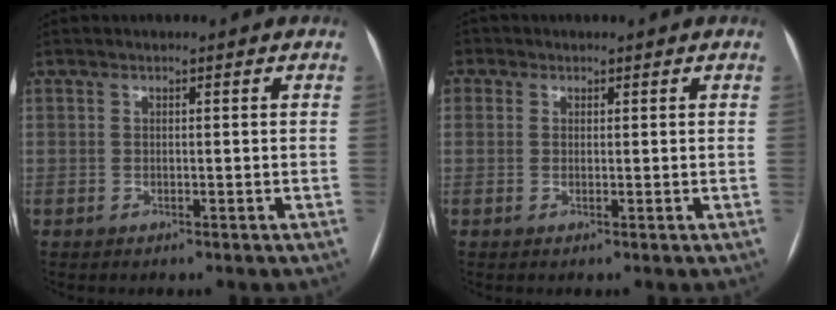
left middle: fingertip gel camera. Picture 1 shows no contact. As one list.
[{"total": 2.1, "force": [0.7, 2.0, 0.5], "torque": [-0.004, 0.008, 0.010]}]